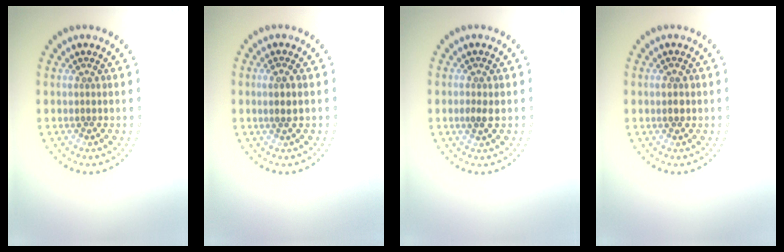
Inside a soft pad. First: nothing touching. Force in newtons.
{"total": 1.1, "press": 0.9, "slide": 0.6}
{"total": 1.3, "press": 1.3, "slide": 0.1}
{"total": 1.6, "press": 1.6, "slide": 0.1}